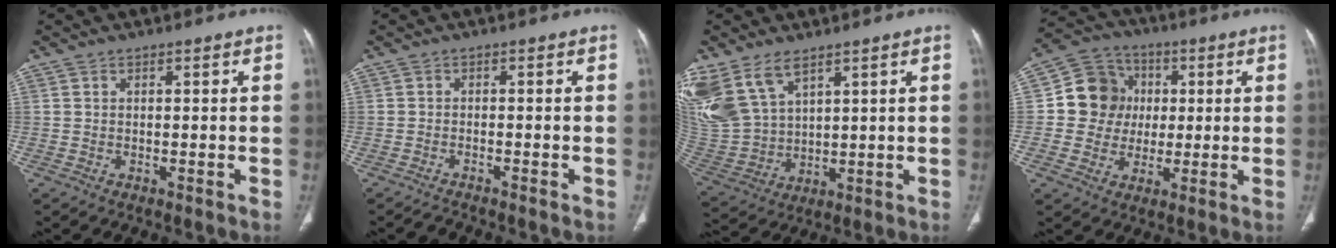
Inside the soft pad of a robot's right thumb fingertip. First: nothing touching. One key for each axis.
{"total": 1.6, "fx": -1.6, "fy": -0.2, "fz": 0.1, "tx": -0.010, "ty": -0.001, "tz": -0.029}
{"total": 15.6, "fx": 8.9, "fy": 8.9, "fz": 9.3, "tx": -0.211, "ty": -0.024, "tz": 0.199}
{"total": 11.3, "fx": 1.0, "fy": 10.5, "fz": 4.1, "tx": -0.034, "ty": 0.013, "tz": 0.012}